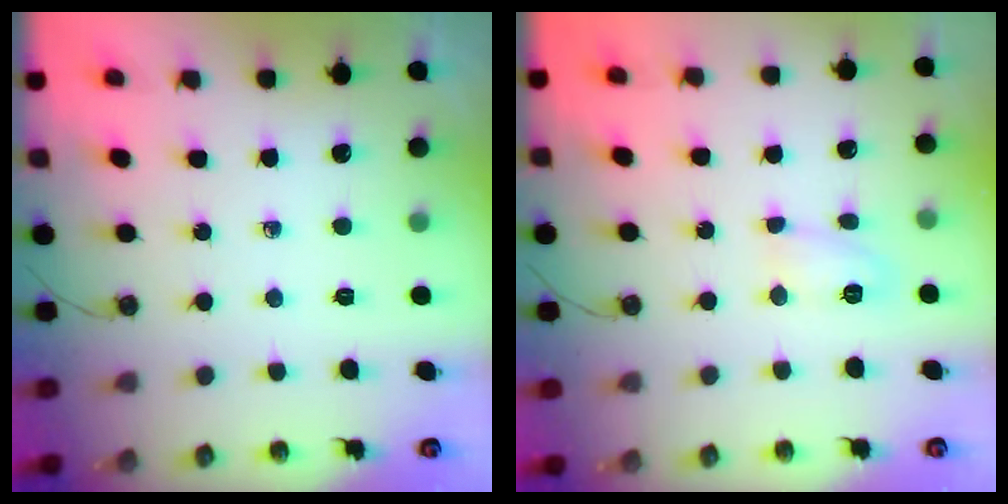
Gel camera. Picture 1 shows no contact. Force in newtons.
{"total": 5.2, "press": 5.2, "slide": 0.8}